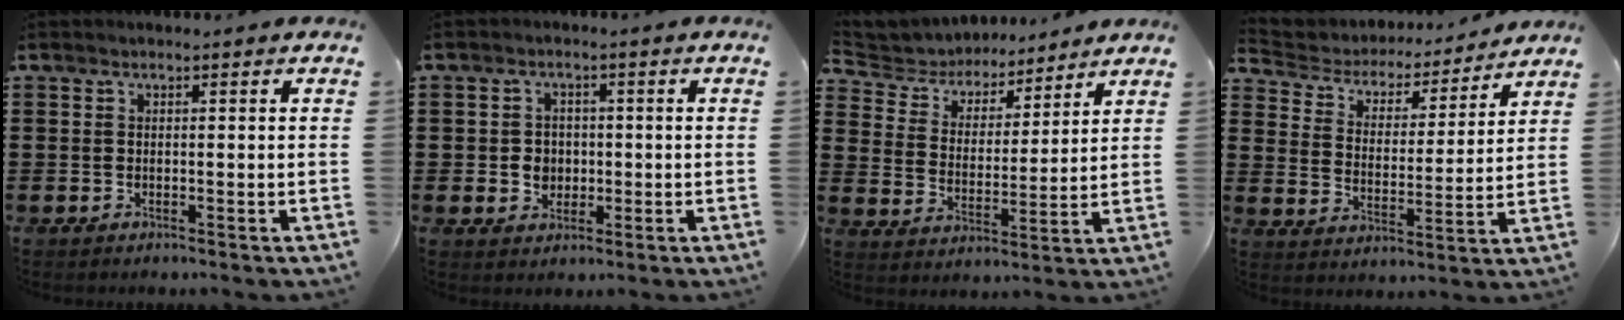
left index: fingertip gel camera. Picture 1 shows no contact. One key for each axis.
{"total": 3.4, "fx": -0.4, "fy": 3.2, "fz": 1.1, "tx": -0.028, "ty": 0.004, "tz": -0.013}
{"total": 4.9, "fx": 4.6, "fy": 1.5, "fz": 0.3, "tx": -0.038, "ty": -0.031, "tz": 0.077}
{"total": 4.1, "fx": 4.0, "fy": 1.1, "fz": 0.5, "tx": -0.037, "ty": -0.032, "tz": 0.060}